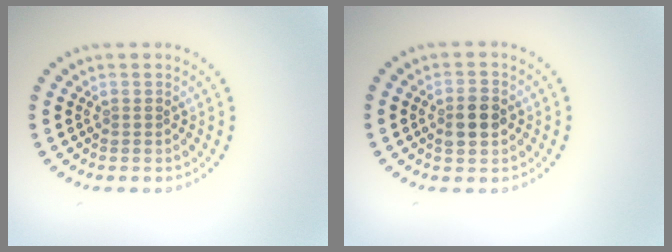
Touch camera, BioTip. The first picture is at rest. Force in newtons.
{"total": 2.8, "press": 2.8, "slide": 0.2}